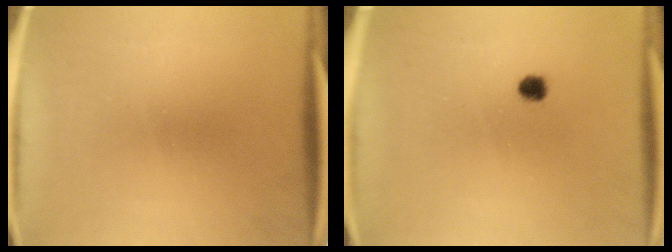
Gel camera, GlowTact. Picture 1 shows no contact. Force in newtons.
{"total": 2.0}